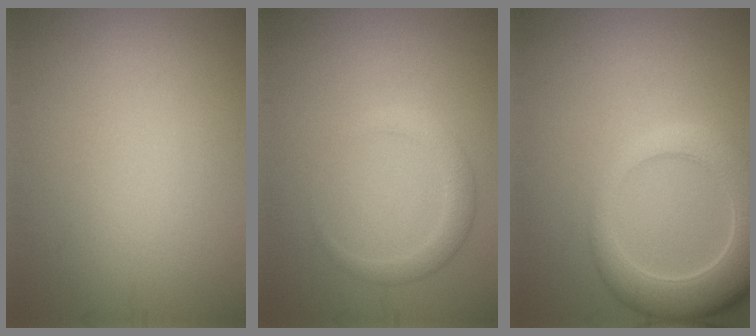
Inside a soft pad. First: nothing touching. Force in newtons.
{"total": 2.1, "press": 2.1, "slide": 0.1}
{"total": 6.8, "press": 6.7, "slide": 0.9}